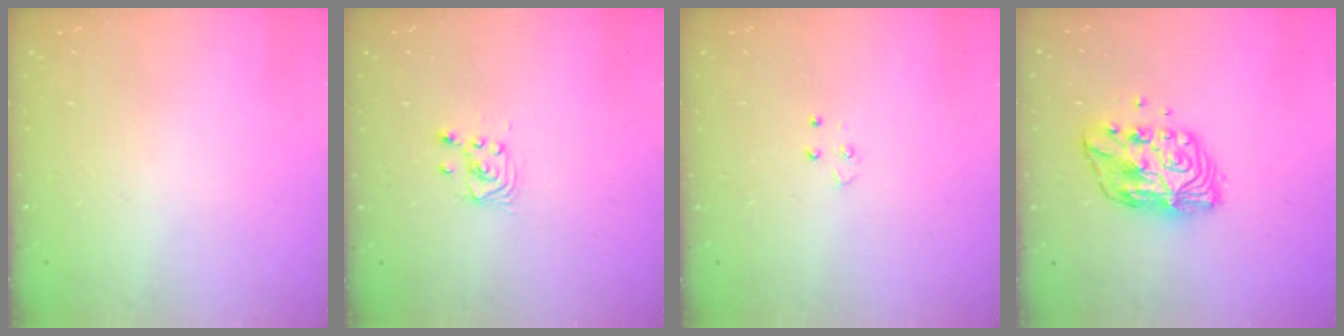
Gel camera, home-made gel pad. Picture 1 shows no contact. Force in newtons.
{"total": 2.5, "press": 2.5, "slide": 0.2}
{"total": 3.5, "press": 3.5, "slide": 0.3}
{"total": 12.5, "press": 12.5, "slide": 1.0}